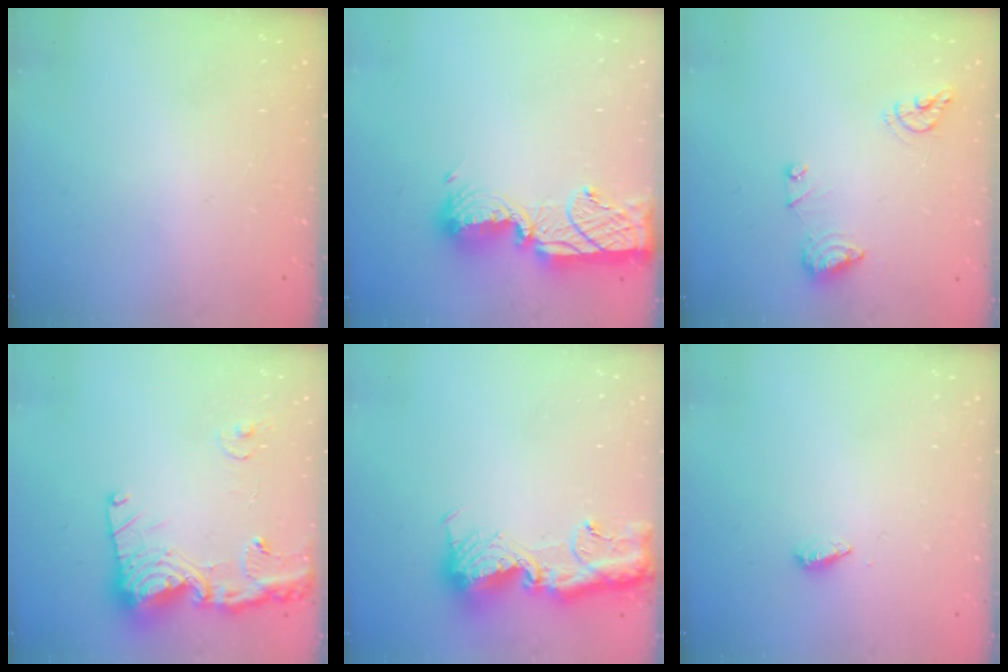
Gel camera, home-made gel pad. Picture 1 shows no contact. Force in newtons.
{"total": 13.4, "press": 13.3, "slide": 1.0}
{"total": 8.9, "press": 8.9, "slide": 1.0}
{"total": 17.6, "press": 17.5, "slide": 2.0}
{"total": 15.7, "press": 15.6, "slide": 1.6}
{"total": 2.9, "press": 2.9, "slide": 0.3}